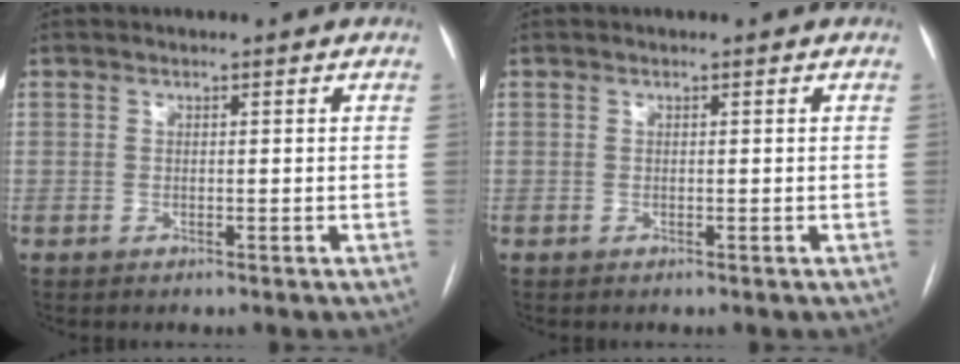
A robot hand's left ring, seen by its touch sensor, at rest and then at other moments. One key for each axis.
{"total": 0.0}